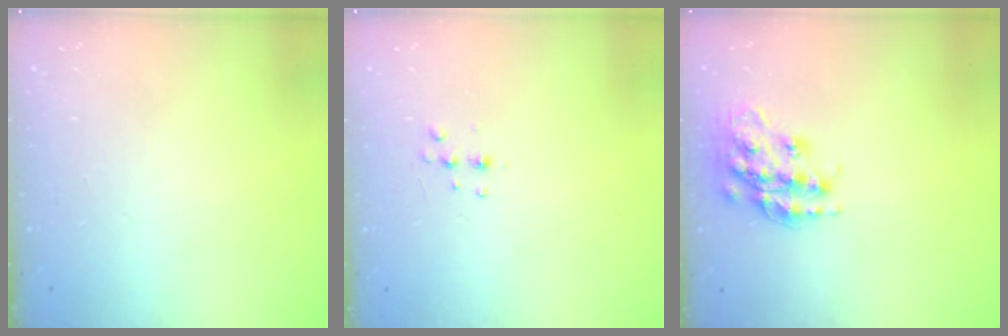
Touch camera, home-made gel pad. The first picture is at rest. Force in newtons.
{"total": 4.1, "press": 3.9, "slide": 1.3}
{"total": 17.3, "press": 17.3, "slide": 1.2}